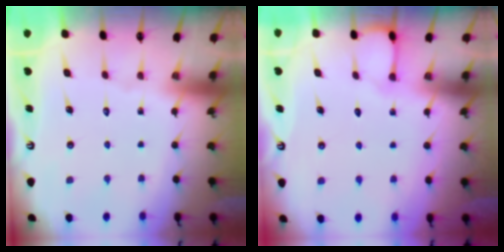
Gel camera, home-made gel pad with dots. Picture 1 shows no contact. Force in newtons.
{"total": 2.9, "press": 2.9, "slide": 0.3}